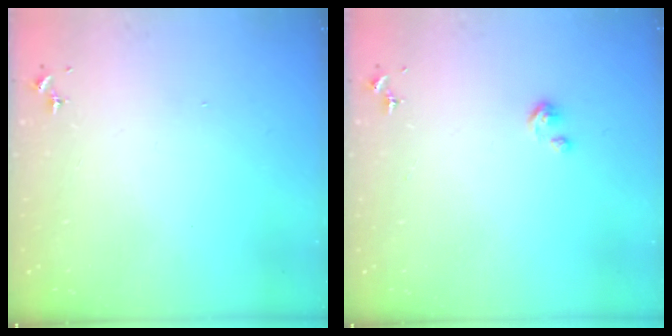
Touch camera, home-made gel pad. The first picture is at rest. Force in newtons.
{"total": 2.7, "press": 2.7, "slide": 0.3}